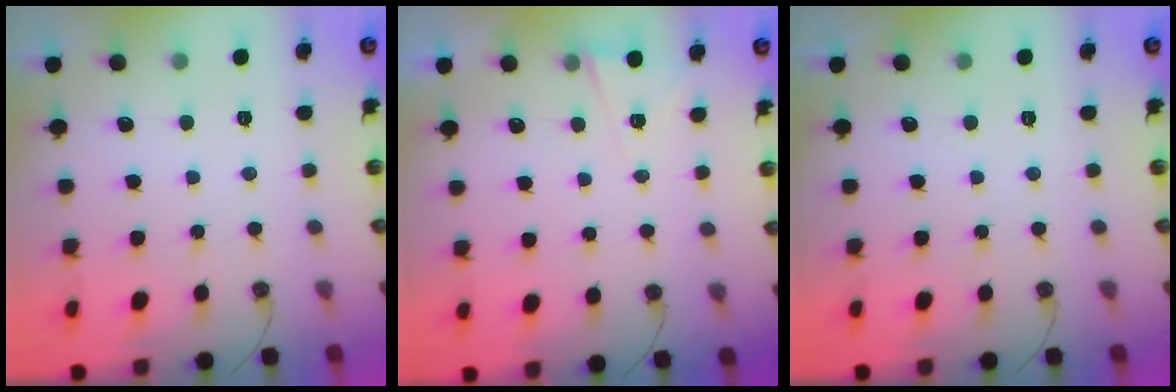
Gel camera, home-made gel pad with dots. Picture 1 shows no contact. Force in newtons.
{"total": 3.0, "press": 2.8, "slide": 1.0}
{"total": 0.0}